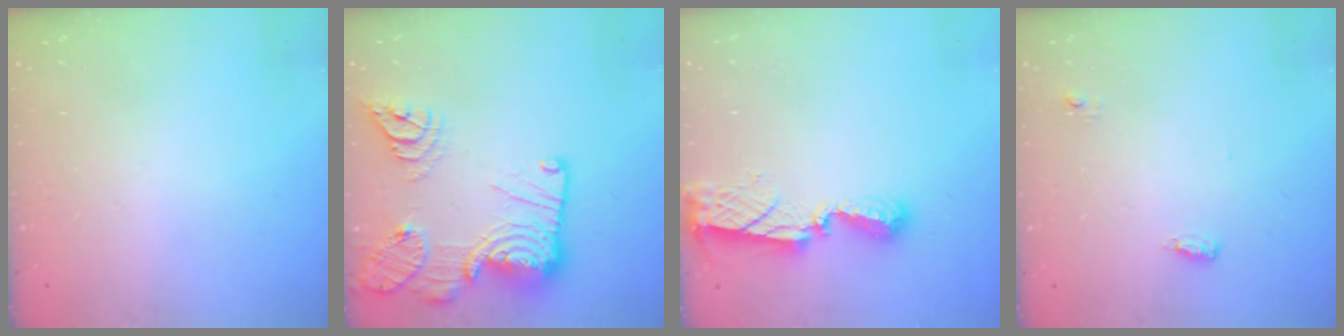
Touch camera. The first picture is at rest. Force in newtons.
{"total": 22.9, "press": 22.8, "slide": 2.3}
{"total": 7.9, "press": 7.9, "slide": 0.3}
{"total": 3.7, "press": 3.5, "slide": 1.2}